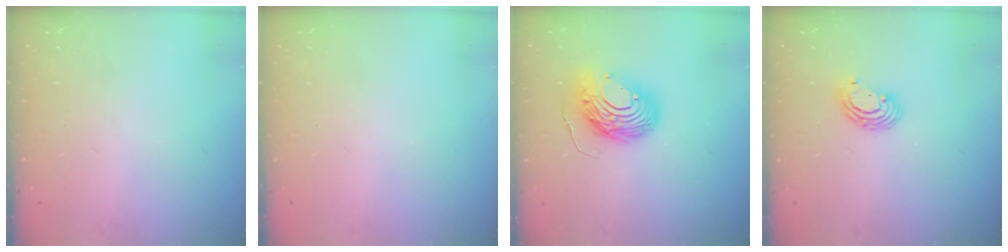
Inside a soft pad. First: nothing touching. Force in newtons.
{"total": 0.0}
{"total": 12.5, "press": 12.4, "slide": 0.9}
{"total": 6.2, "press": 6.2, "slide": 0.5}